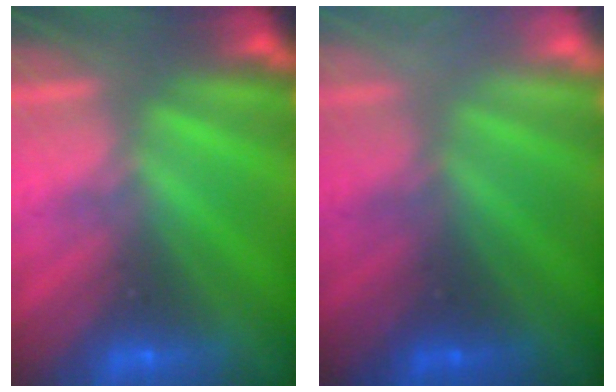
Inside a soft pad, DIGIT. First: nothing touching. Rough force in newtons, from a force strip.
{"total": 2.9}